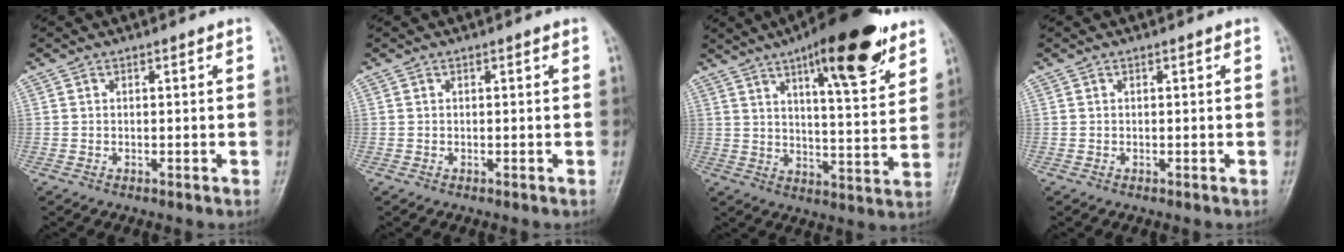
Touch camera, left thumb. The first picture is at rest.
{"total": 0.0}
{"total": 19.3, "force": [11.6, 5.3, 14.5], "torque": [-0.184, -0.051, 0.174]}
{"total": 0.0}